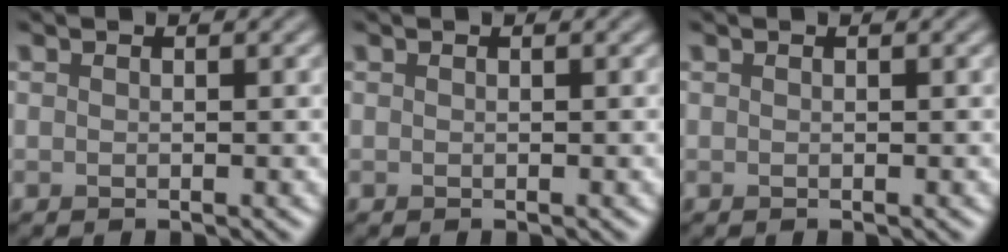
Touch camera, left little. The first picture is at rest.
{"total": 0.0}
{"total": 0.0}